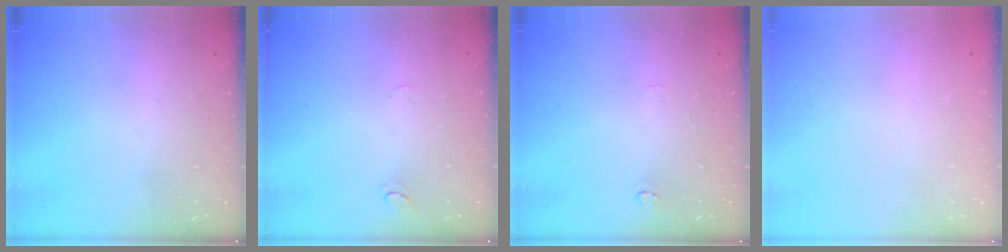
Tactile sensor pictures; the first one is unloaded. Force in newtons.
{"total": 4.1, "press": 4.1, "slide": 0.3}
{"total": 3.8, "press": 3.8, "slide": 0.4}
{"total": 0.0}